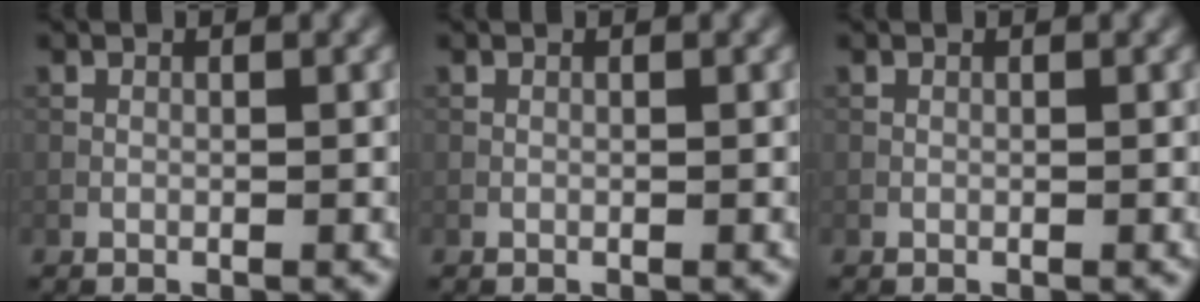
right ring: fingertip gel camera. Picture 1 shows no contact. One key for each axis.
{"total": 0.0}
{"total": 0.0}